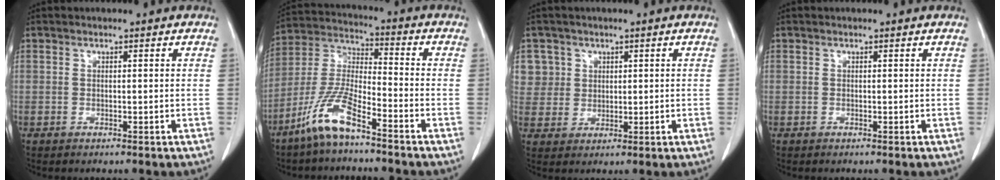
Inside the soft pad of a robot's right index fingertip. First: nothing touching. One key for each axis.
{"total": 10.4, "fx": -7.1, "fy": 1.5, "fz": 7.5, "tx": -0.167, "ty": -0.013, "tz": -0.147}
{"total": 5.4, "fx": 2.0, "fy": 5.0, "fz": -0.1, "tx": 0.016, "ty": 0.009, "tz": 0.045}
{"total": 0.0}